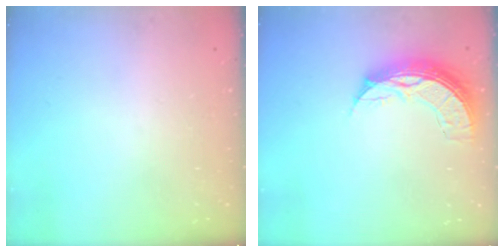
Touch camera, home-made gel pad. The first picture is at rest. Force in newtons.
{"total": 9.8, "press": 9.8, "slide": 0.7}